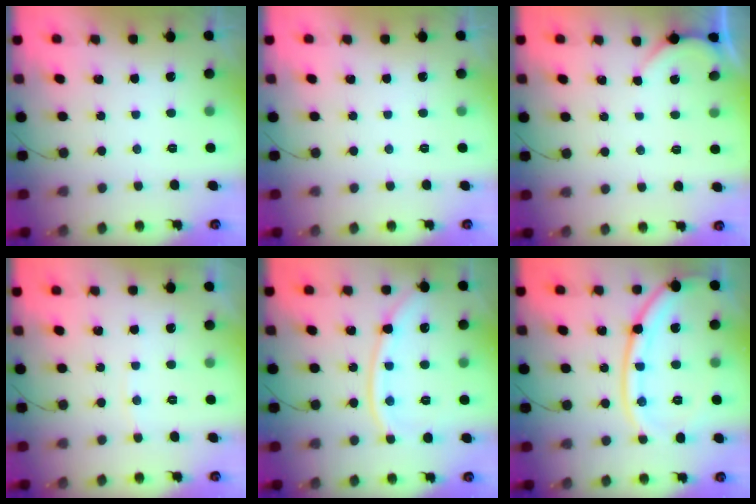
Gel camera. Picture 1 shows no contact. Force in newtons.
{"total": 0.0}
{"total": 1.6, "press": 1.6, "slide": 0.3}
{"total": 2.8, "press": 2.7, "slide": 0.3}
{"total": 11.9, "press": 11.8, "slide": 1.2}
{"total": 16.7, "press": 16.6, "slide": 1.9}